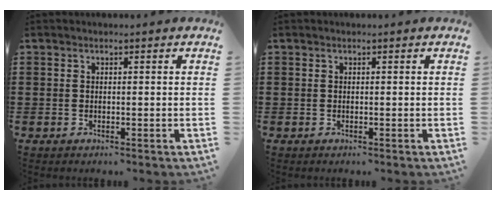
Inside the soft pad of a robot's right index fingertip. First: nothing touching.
{"total": 0.0}